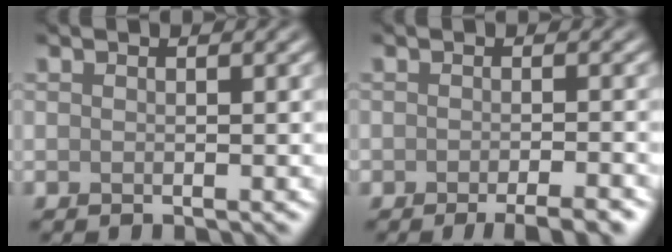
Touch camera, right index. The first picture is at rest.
{"total": 3.7, "force": [-2.6, 0.8, 2.5], "torque": [-0.032, -0.003, -0.032]}